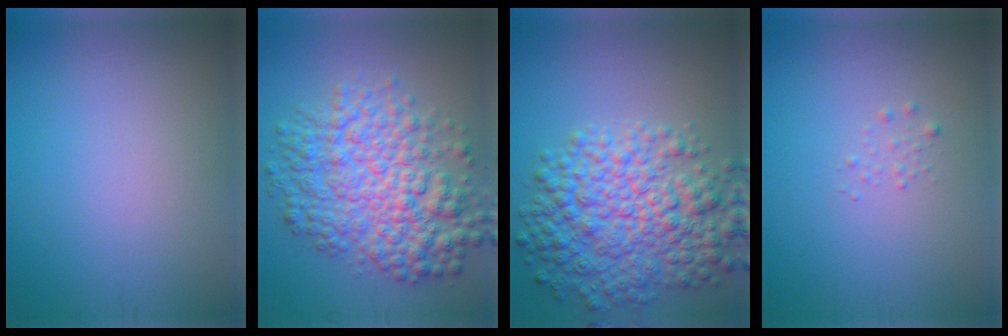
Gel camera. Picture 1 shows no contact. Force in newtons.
{"total": 8.7, "press": 8.7, "slide": 0.1}
{"total": 9.0, "press": 9.0, "slide": 0.2}
{"total": 0.6, "press": 0.6, "slide": 0.0}